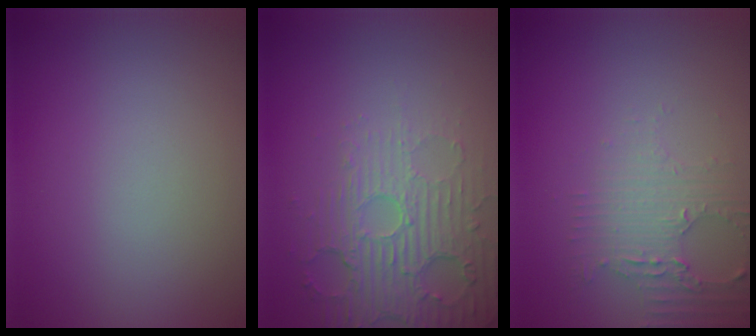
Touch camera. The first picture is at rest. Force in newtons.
{"total": 5.7, "press": 3.5, "slide": 4.5}
{"total": 2.9, "press": 2.5, "slide": 1.5}